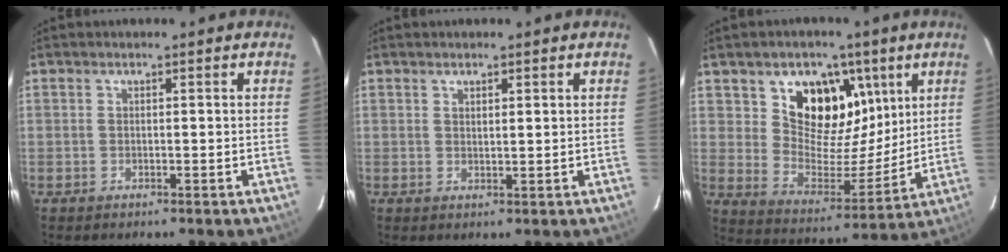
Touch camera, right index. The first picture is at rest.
{"total": 1.4, "force": [1.0, 0.3, 0.9], "torque": [-0.015, 0.001, 0.018]}
{"total": 15.1, "force": [7.3, 10.4, 8.1], "torque": [-0.146, -0.002, 0.135]}